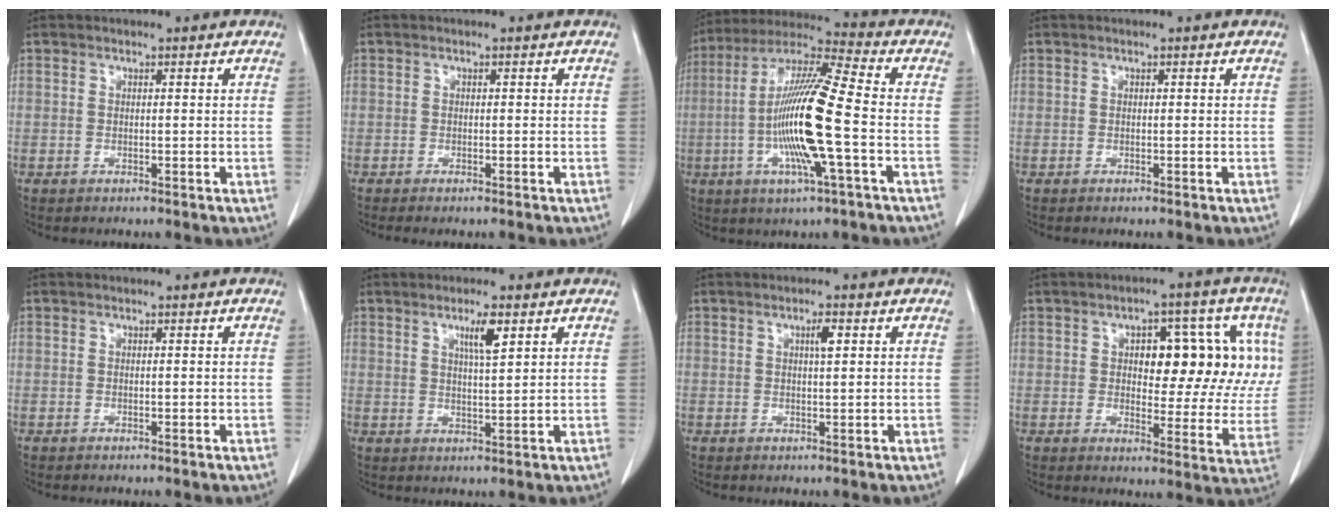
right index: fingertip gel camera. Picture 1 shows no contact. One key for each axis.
{"total": 1.4, "fx": -1.1, "fy": 0.1, "fz": 0.8, "tx": -0.012, "ty": -0.003, "tz": -0.014}
{"total": 15.2, "fx": -2.6, "fy": 0.3, "fz": 14.9, "tx": -0.292, "ty": -0.002, "tz": -0.057}
{"total": 0.0}
{"total": 0.0}
{"total": 4.0, "fx": 2.1, "fy": 0.2, "fz": 3.4, "tx": -0.059, "ty": -0.003, "tz": 0.037}
{"total": 1.9, "fx": 0.7, "fy": 0.3, "fz": 1.8, "tx": -0.032, "ty": 0.000, "tz": 0.012}
{"total": 15.1, "fx": 3.9, "fy": 7.0, "fz": 12.8, "tx": -0.153, "ty": 0.022, "tz": 0.053}